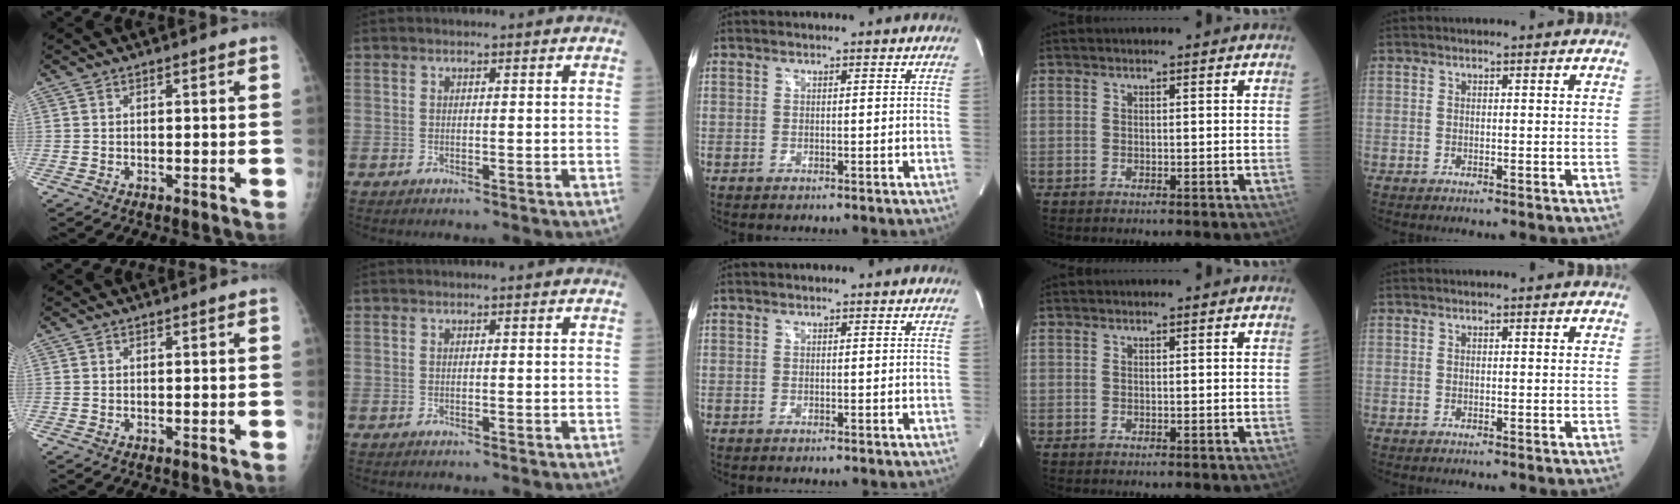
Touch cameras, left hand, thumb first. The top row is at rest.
{}